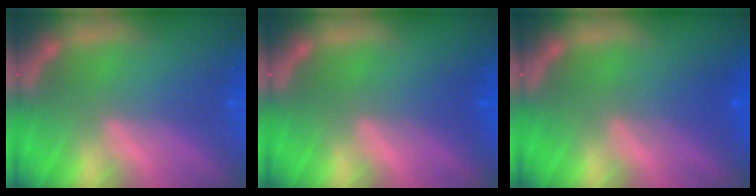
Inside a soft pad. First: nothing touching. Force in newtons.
{"total": 1.5}
{"total": 2.4}